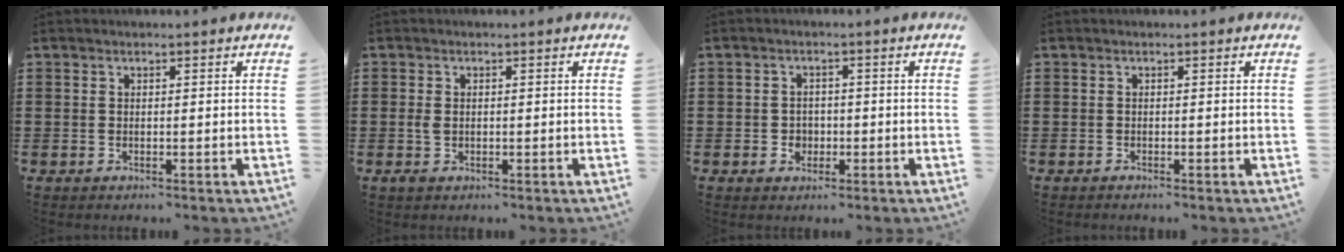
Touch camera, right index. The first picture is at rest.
{"total": 1.3, "force": [-0.2, 0.8, 1.0], "torque": [-0.023, 0.001, -0.003]}
{"total": 2.1, "force": [-0.7, 1.8, 0.8], "torque": [-0.023, 0.000, -0.016]}
{"total": 0.5, "force": [-0.5, -0.1, 0.1], "torque": [-0.002, -0.004, -0.010]}